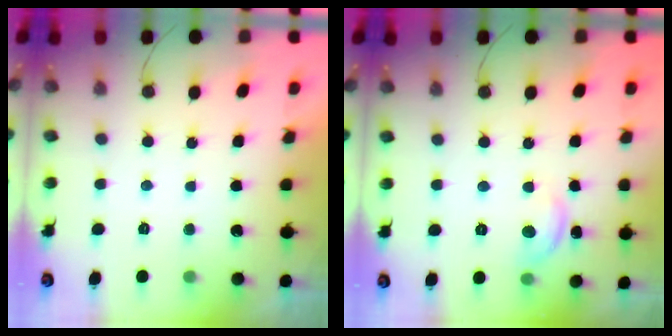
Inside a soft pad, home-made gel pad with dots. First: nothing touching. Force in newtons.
{"total": 7.7, "press": 7.6, "slide": 0.6}